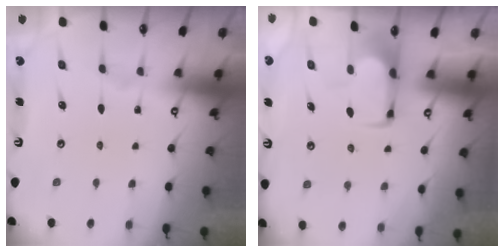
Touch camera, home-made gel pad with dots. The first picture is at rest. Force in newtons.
{"total": 2.1, "press": 2.0, "slide": 0.4}